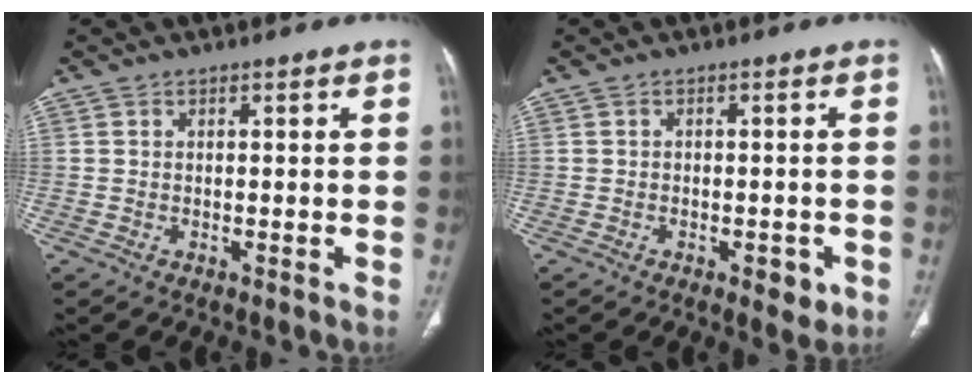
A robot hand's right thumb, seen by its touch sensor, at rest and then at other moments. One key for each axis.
{"total": 3.5, "fx": -1.5, "fy": 1.8, "fz": 2.6, "tx": -0.018, "ty": 0.001, "tz": -0.016}